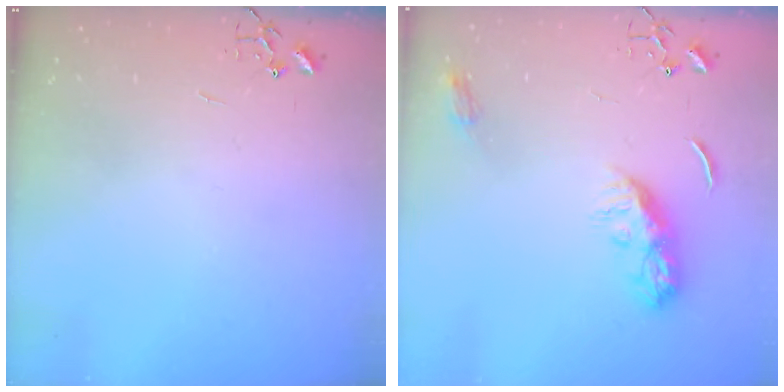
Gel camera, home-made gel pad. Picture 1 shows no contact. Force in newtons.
{"total": 10.4, "press": 10.4, "slide": 0.2}